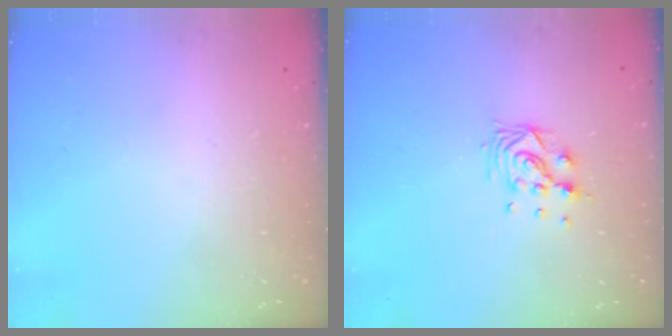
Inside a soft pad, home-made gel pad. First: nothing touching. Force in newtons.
{"total": 9.3, "press": 9.3, "slide": 0.9}